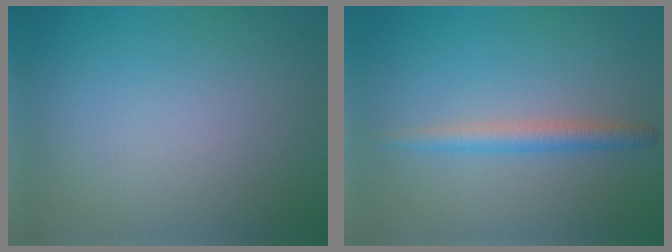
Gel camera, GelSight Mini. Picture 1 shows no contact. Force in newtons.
{"total": 2.2, "press": 2.2, "slide": 0.1}